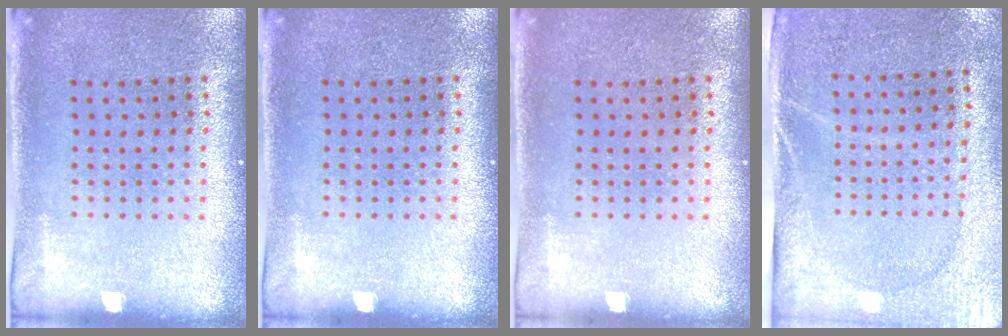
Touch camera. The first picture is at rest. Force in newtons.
{"total": 0.0}
{"total": 0.0}
{"total": 2.7, "press": 2.3, "slide": 1.5}